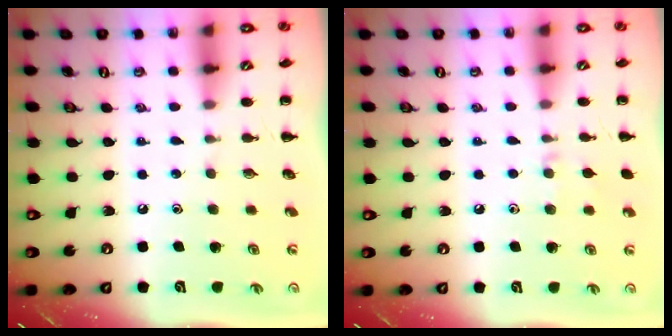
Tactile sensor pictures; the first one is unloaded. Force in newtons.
{"total": 5.7, "press": 5.5, "slide": 1.6}